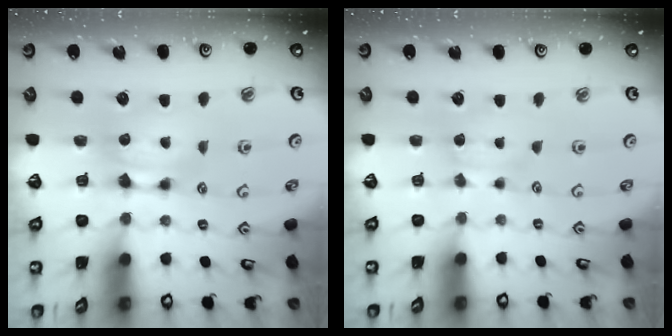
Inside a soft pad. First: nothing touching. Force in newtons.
{"total": 1.8, "press": 1.8, "slide": 0.4}